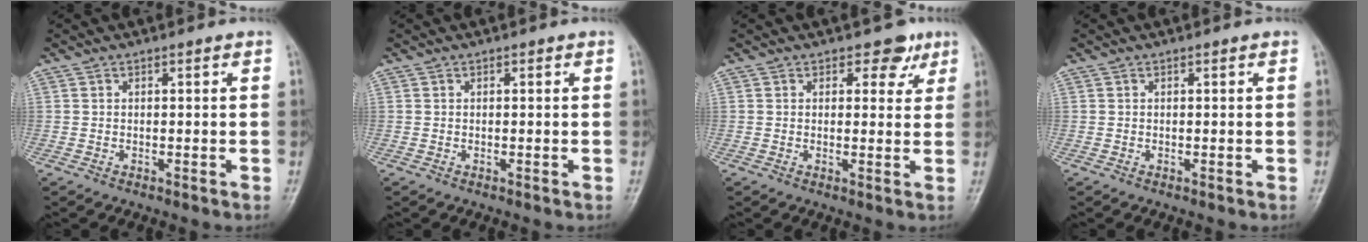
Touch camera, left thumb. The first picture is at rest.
{"total": 0.0}
{"total": 4.1, "force": [2.4, 2.8, 1.8], "torque": [0.009, -0.008, 0.028]}
{"total": 0.0}